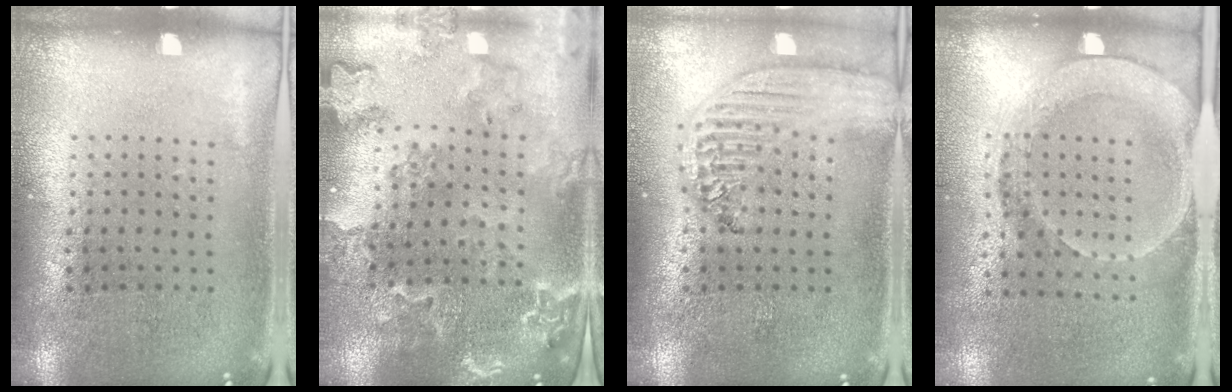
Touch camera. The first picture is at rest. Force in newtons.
{"total": 1.8, "press": 1.8, "slide": 0.3}
{"total": 2.3, "press": 1.9, "slide": 1.2}
{"total": 1.7, "press": 1.5, "slide": 0.8}